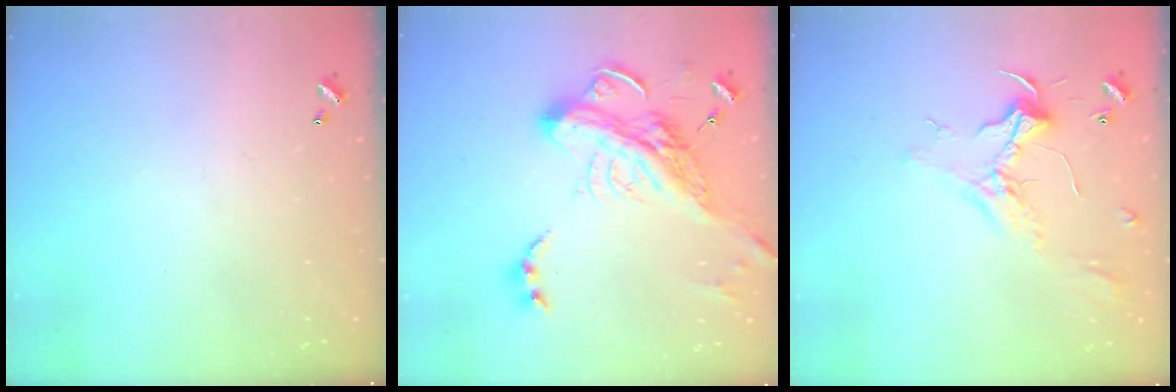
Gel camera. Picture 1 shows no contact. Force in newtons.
{"total": 10.9, "press": 10.7, "slide": 2.2}
{"total": 2.3, "press": 2.2, "slide": 0.6}